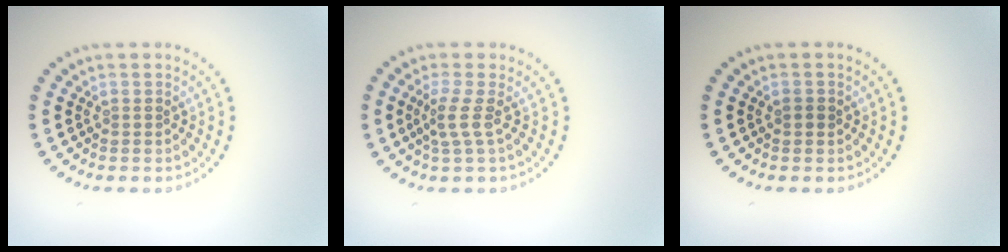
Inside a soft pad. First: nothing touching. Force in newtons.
{"total": 2.0, "press": 1.4, "slide": 1.3}
{"total": 0.7, "press": 0.6, "slide": 0.2}